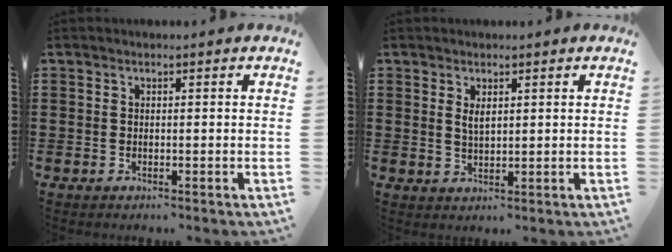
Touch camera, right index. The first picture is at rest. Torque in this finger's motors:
{"motor_torque": [-0.08, -0.09, -0.01, 0.01]}